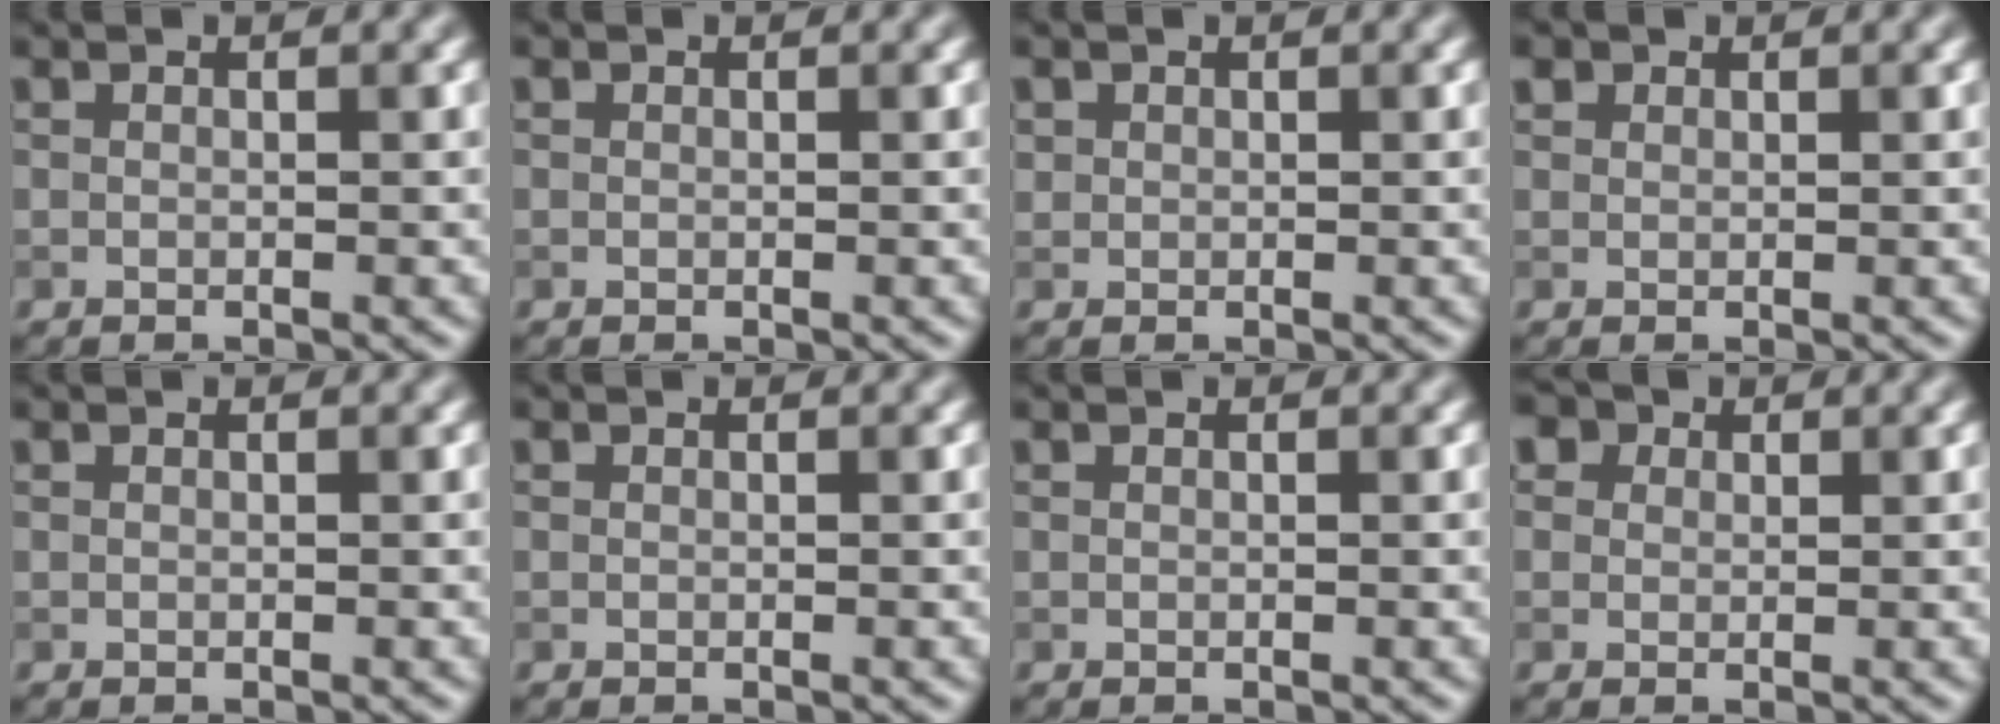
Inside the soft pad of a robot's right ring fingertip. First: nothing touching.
{"total": 0.0}
{"total": 0.6, "force": [0.2, 0.5, 0.0], "torque": [0.006, -0.003, 0.007]}
{"total": 1.0, "force": [0.7, 0.6, 0.2], "torque": [-0.002, 0.000, 0.009]}
{"total": 0.0}
{"total": 0.0}
{"total": 0.0}
{"total": 4.8, "force": [2.8, 3.2, 2.2], "torque": [-0.043, 0.018, 0.021]}